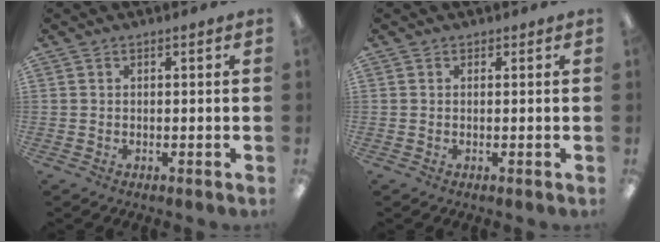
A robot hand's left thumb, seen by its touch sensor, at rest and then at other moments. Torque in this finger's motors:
{"motor_torque": [-0.07, 0.09, 0.00, 0.00, 0.00]}